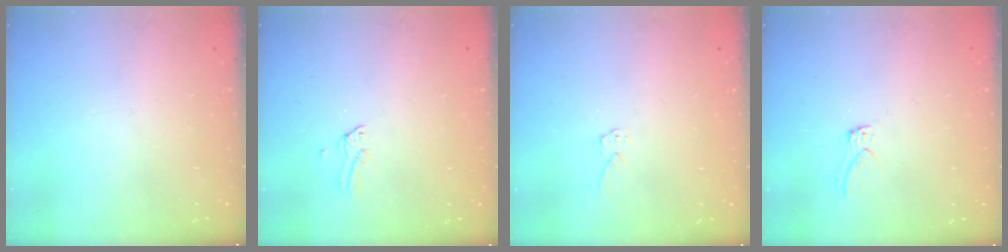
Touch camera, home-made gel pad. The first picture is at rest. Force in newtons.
{"total": 0.0}
{"total": 4.4, "press": 4.4, "slide": 0.4}
{"total": 4.1, "press": 4.1, "slide": 0.4}